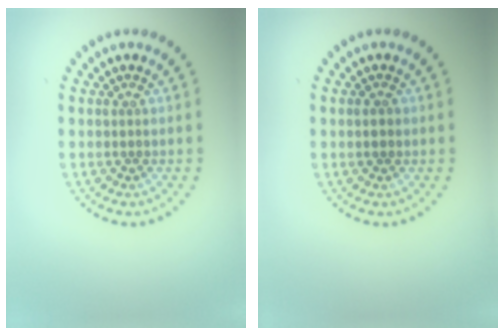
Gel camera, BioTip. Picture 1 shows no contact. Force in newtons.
{"total": 1.2, "press": 1.1, "slide": 0.1}